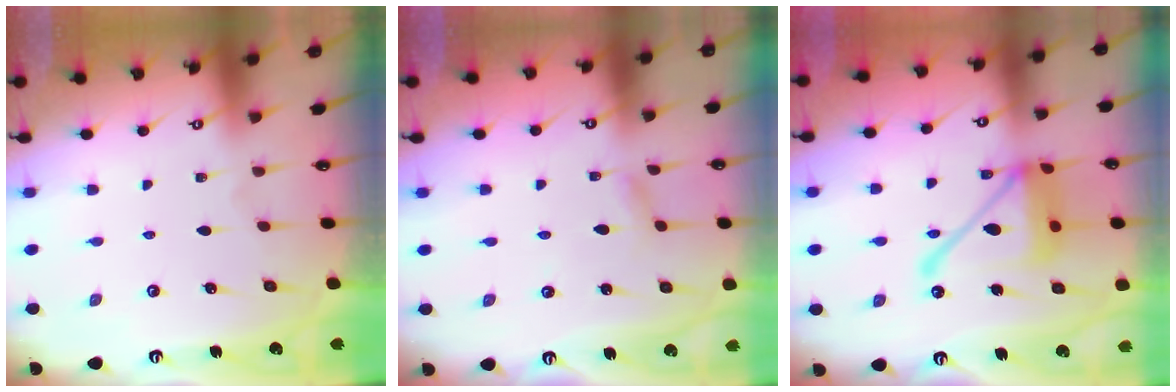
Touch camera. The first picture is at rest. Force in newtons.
{"total": 2.2, "press": 2.2, "slide": 0.1}
{"total": 17.8, "press": 17.7, "slide": 1.8}